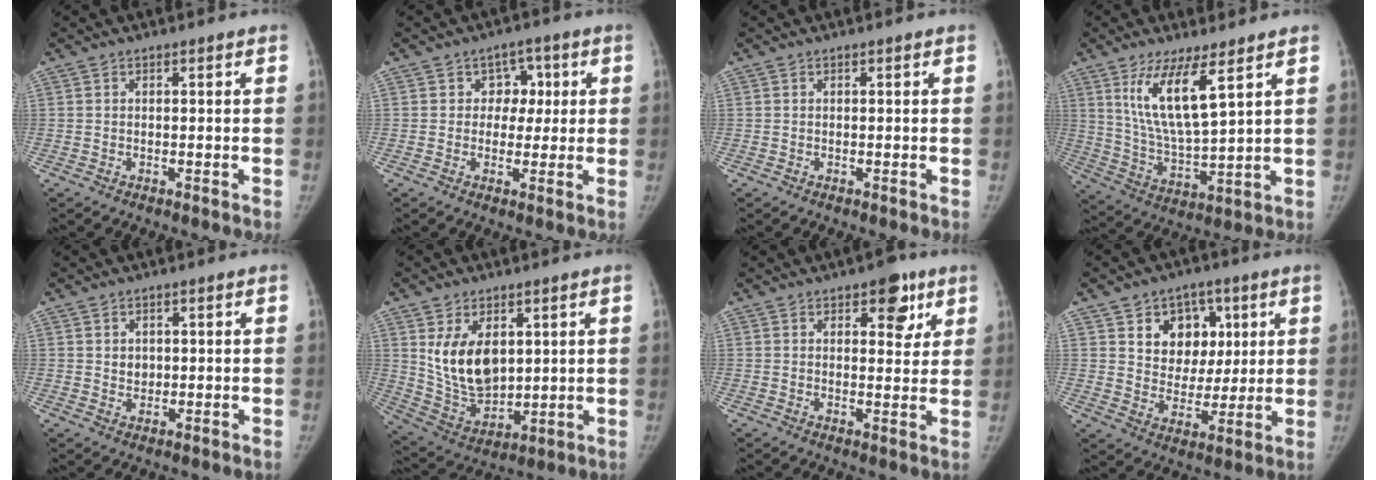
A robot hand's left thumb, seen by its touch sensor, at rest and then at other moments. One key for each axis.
{"total": 5.2, "fx": 1.0, "fy": 4.5, "fz": 2.4, "tx": 0.013, "ty": 0.006, "tz": 0.007}
{"total": 0.0}
{"total": 12.1, "fx": 6.0, "fy": 3.0, "fz": 10.0, "tx": -0.185, "ty": -0.043, "tz": 0.127}
{"total": 2.2, "fx": 0.5, "fy": 1.9, "fz": 1.1, "tx": -0.006, "ty": -0.004, "tz": 0.011}
{"total": 12.8, "fx": 3.5, "fy": 8.0, "fz": 9.2, "tx": -0.132, "ty": -0.025, "tz": 0.086}
{"total": 7.2, "fx": 3.8, "fy": 3.8, "fz": 4.9, "tx": -0.028, "ty": -0.015, "tz": 0.045}
{"total": 11.8, "fx": 4.5, "fy": 9.4, "fz": 5.5, "tx": -0.034, "ty": -0.017, "tz": 0.076}